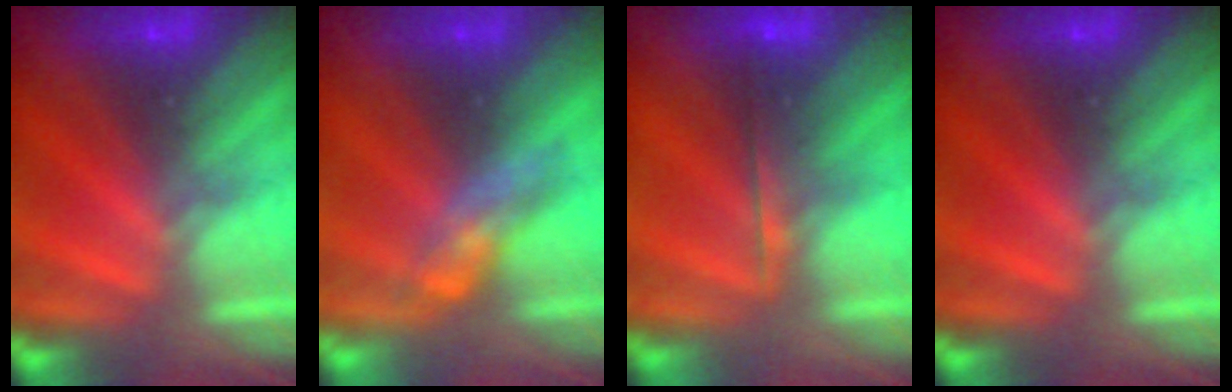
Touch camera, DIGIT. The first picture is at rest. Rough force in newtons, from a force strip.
{"total": 2.7}
{"total": 2.1}
{"total": 0.0}